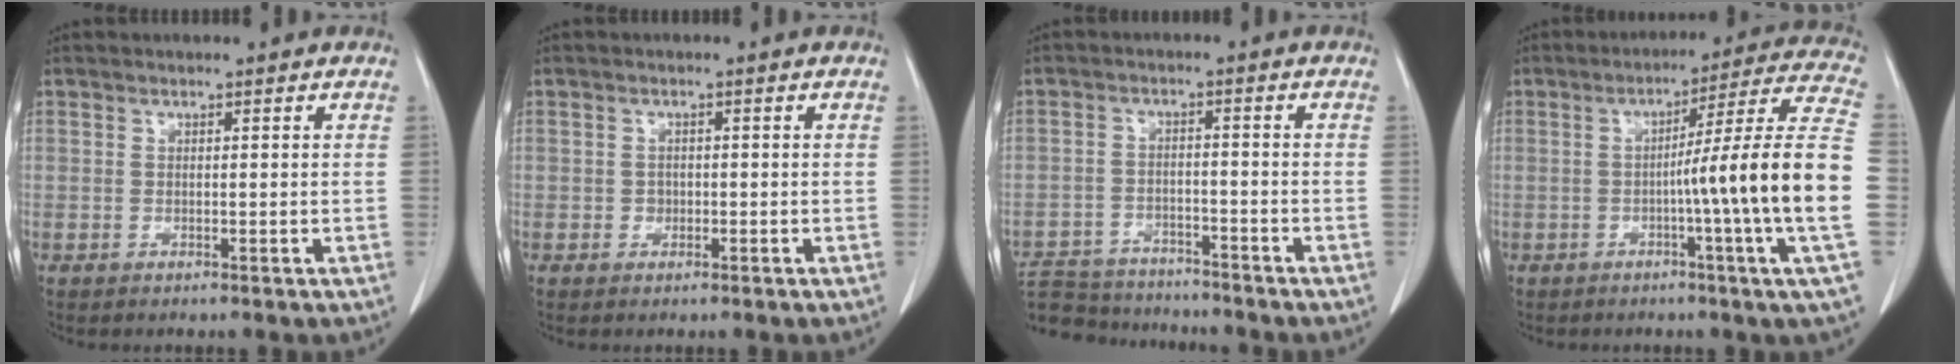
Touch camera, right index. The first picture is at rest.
{"total": 1.1, "force": [-0.3, 1.0, 0.3], "torque": [-0.002, 0.005, -0.005]}
{"total": 12.1, "force": [-11.2, 3.2, 3.1], "torque": [-0.054, 0.002, -0.170]}
{"total": 16.9, "force": [-2.8, -3.1, 16.4], "torque": [-0.226, -0.004, -0.053]}